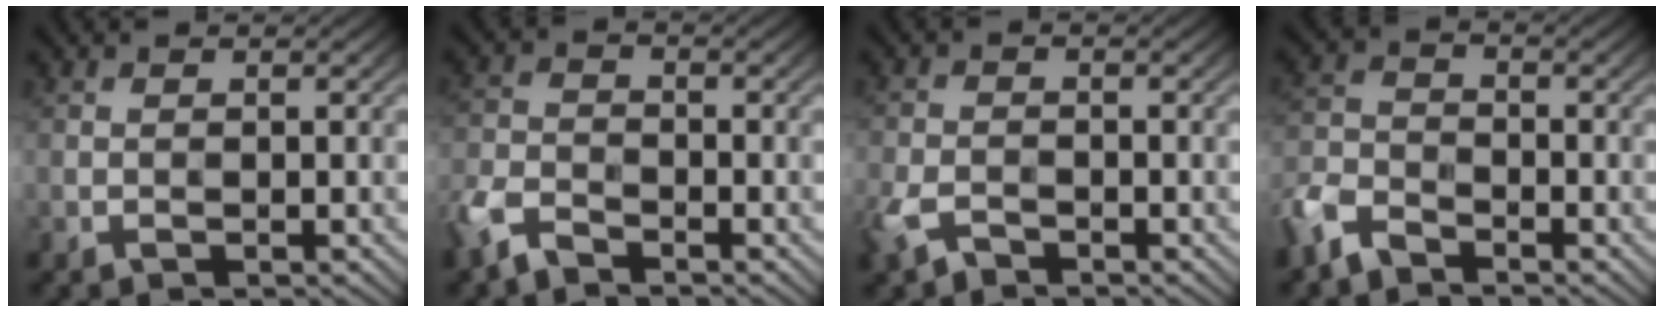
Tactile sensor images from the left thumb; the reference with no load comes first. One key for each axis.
{"total": 5.5, "fx": -4.0, "fy": 2.6, "fz": 2.8, "tx": -0.067, "ty": -0.012, "tz": -0.092}
{"total": 4.2, "fx": -2.8, "fy": 2.2, "fz": 2.3, "tx": -0.055, "ty": -0.012, "tz": -0.060}
{"total": 6.4, "fx": -4.7, "fy": 3.2, "fz": 3.0, "tx": -0.076, "ty": -0.011, "tz": -0.108}